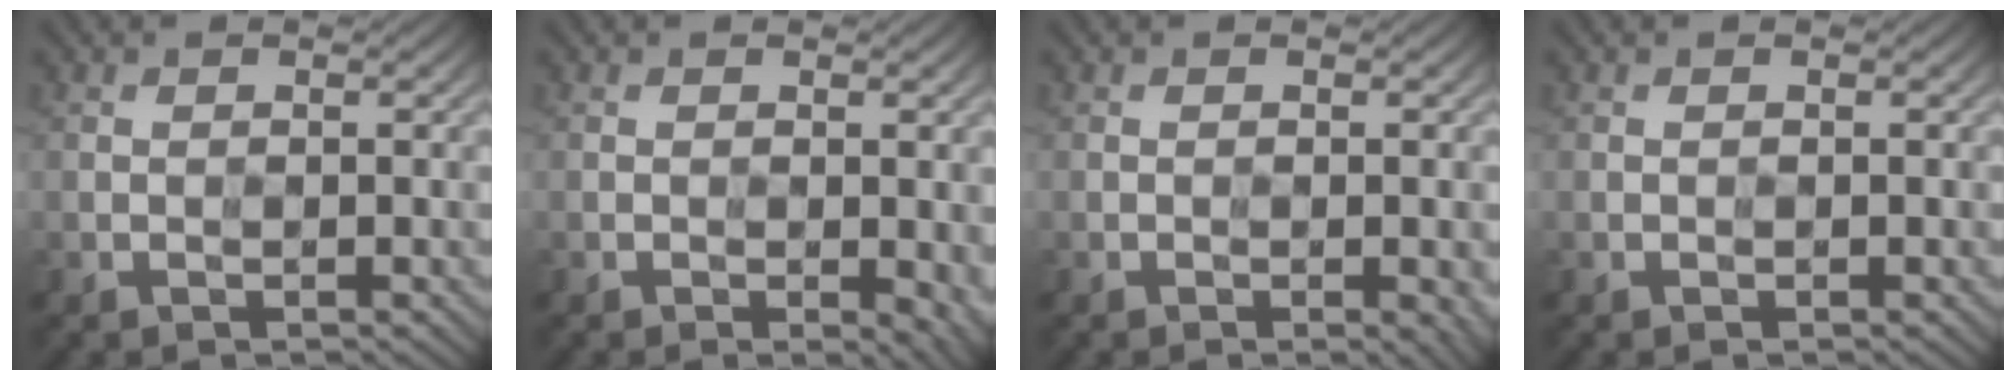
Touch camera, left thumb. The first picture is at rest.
{"total": 4.8, "force": [-1.4, 2.4, 4.0], "torque": [-0.042, -0.013, -0.003]}
{"total": 4.1, "force": [-1.6, 1.7, 3.4], "torque": [-0.029, -0.012, -0.010]}
{"total": 0.0}